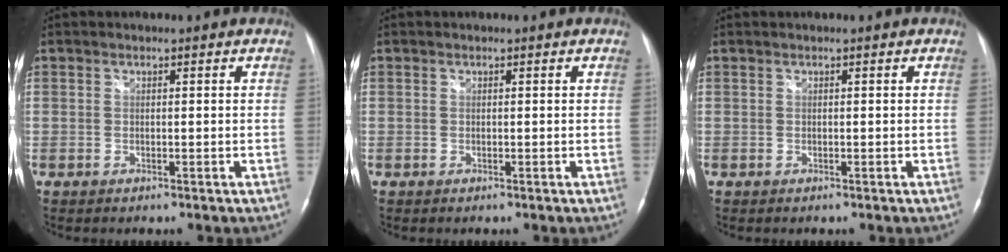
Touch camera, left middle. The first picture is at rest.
{"total": 0.0}
{"total": 0.0}